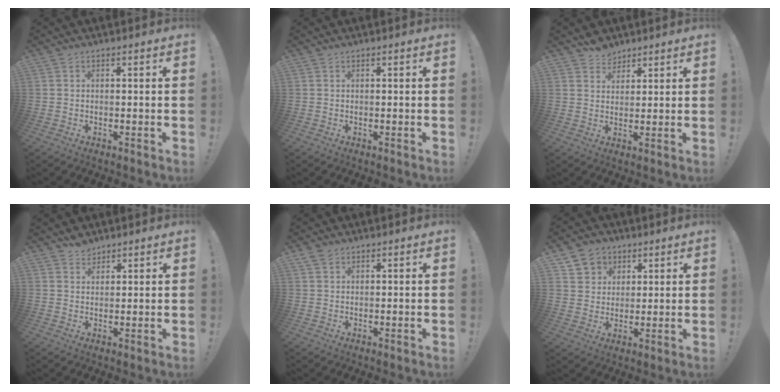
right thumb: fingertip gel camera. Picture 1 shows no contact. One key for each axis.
{"total": 0.0}
{"total": 4.5, "fx": 3.7, "fy": 2.5, "fz": 0.3, "tx": 0.002, "ty": -0.023, "tz": 0.069}
{"total": 3.1, "fx": 2.7, "fy": 1.6, "fz": 0.3, "tx": 0.002, "ty": -0.016, "tz": 0.049}
{"total": 1.7, "fx": 1.2, "fy": 0.9, "fz": 0.7, "tx": -0.009, "ty": -0.004, "tz": 0.023}
{"total": 6.6, "fx": 2.7, "fy": 6.0, "fz": 0.8, "tx": -0.011, "ty": -0.023, "tz": 0.055}